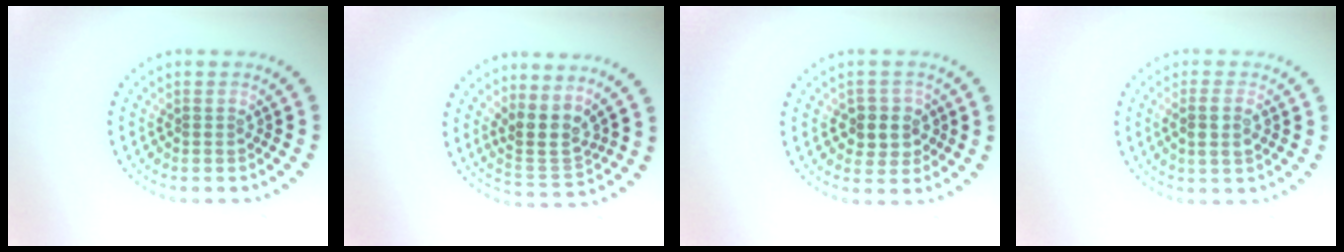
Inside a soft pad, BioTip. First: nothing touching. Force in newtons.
{"total": 3.2, "press": 2.4, "slide": 2.1}
{"total": 2.9, "press": 2.7, "slide": 1.0}
{"total": 2.2, "press": 2.1, "slide": 0.7}